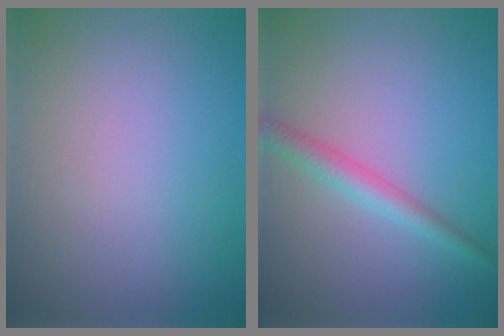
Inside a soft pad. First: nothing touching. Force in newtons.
{"total": 2.5, "press": 2.5, "slide": 0.1}